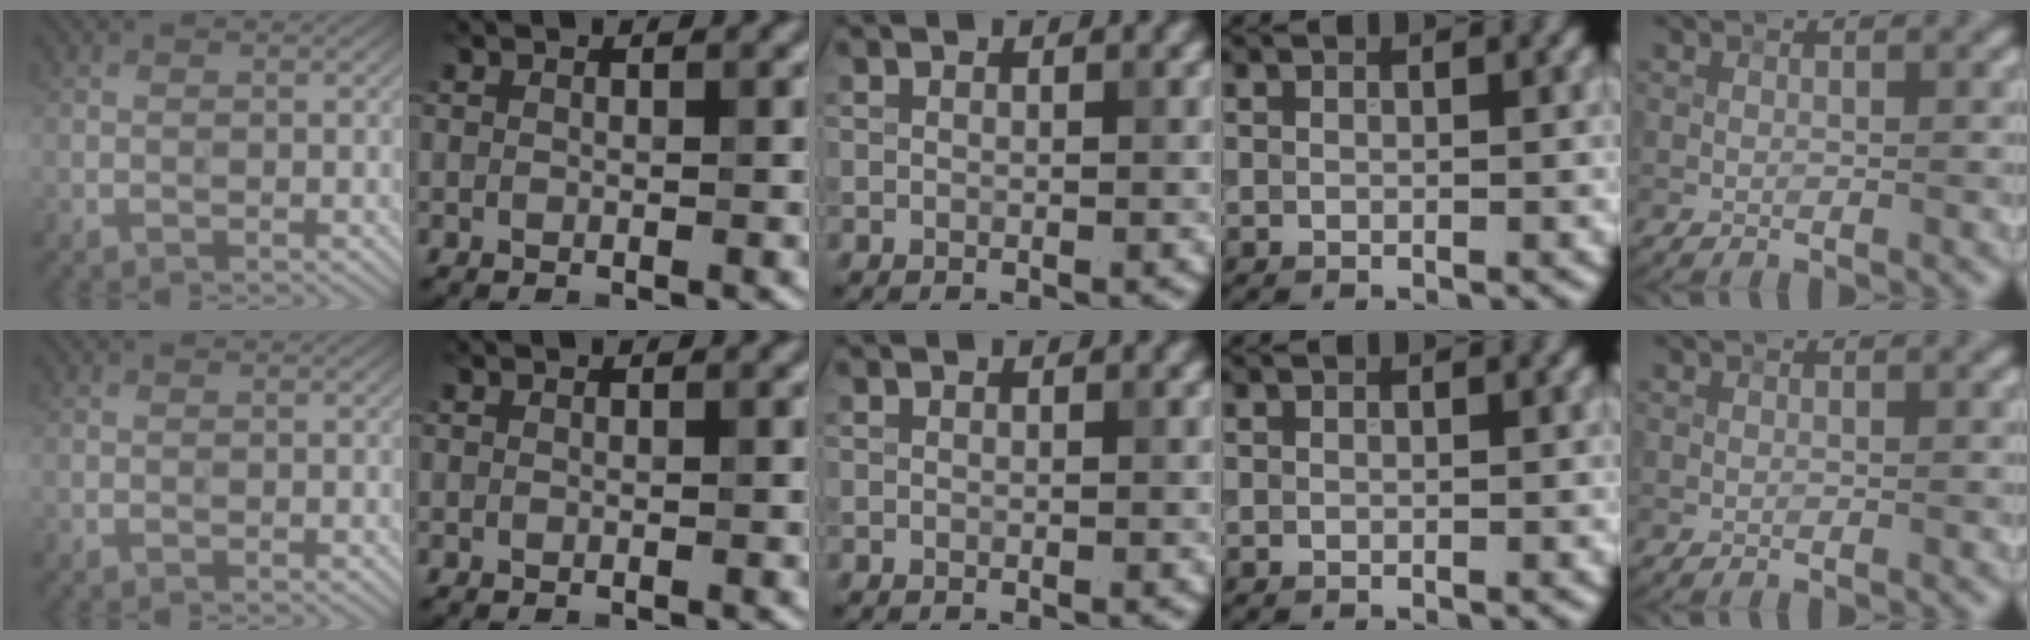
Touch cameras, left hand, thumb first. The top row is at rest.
{}